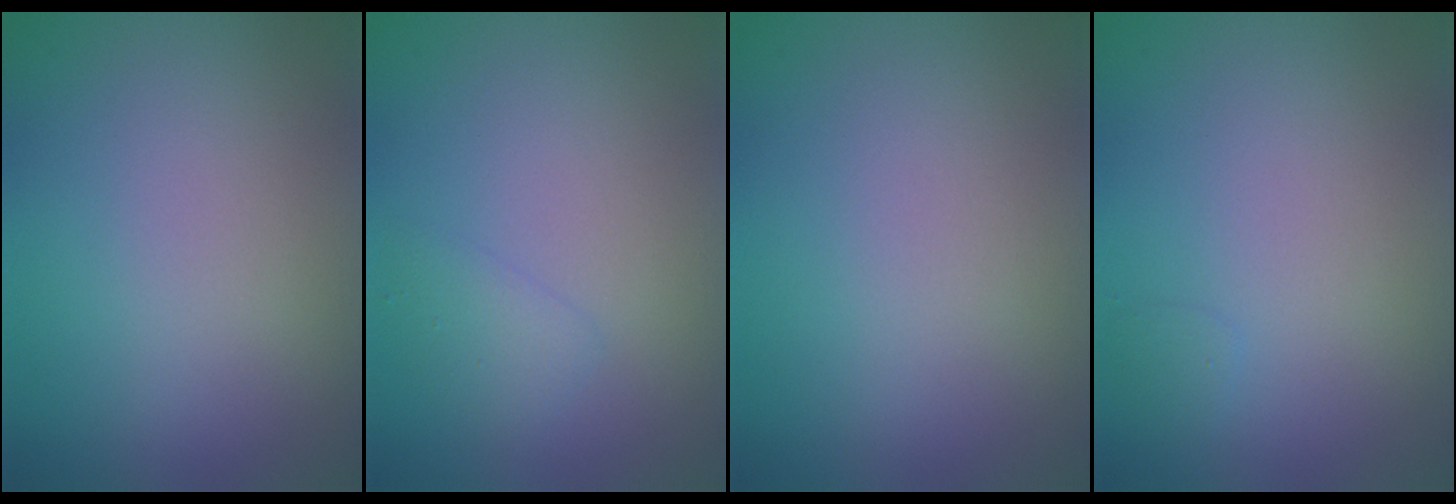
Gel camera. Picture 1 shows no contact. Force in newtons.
{"total": 1.3, "press": 1.3, "slide": 0.0}
{"total": 0.0}
{"total": 0.7, "press": 0.7, "slide": 0.1}